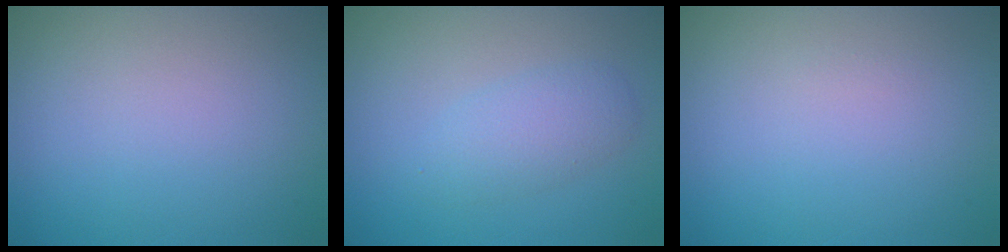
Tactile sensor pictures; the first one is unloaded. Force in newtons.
{"total": 2.5, "press": 2.5, "slide": 0.0}
{"total": 0.0}